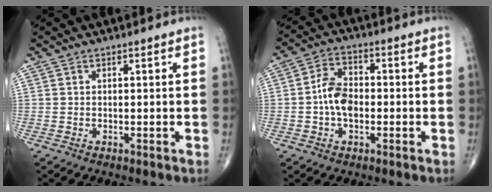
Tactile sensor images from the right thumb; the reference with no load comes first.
{"total": 7.2, "force": [-0.9, 4.6, 5.4], "torque": [-0.089, 0.019, -0.025]}